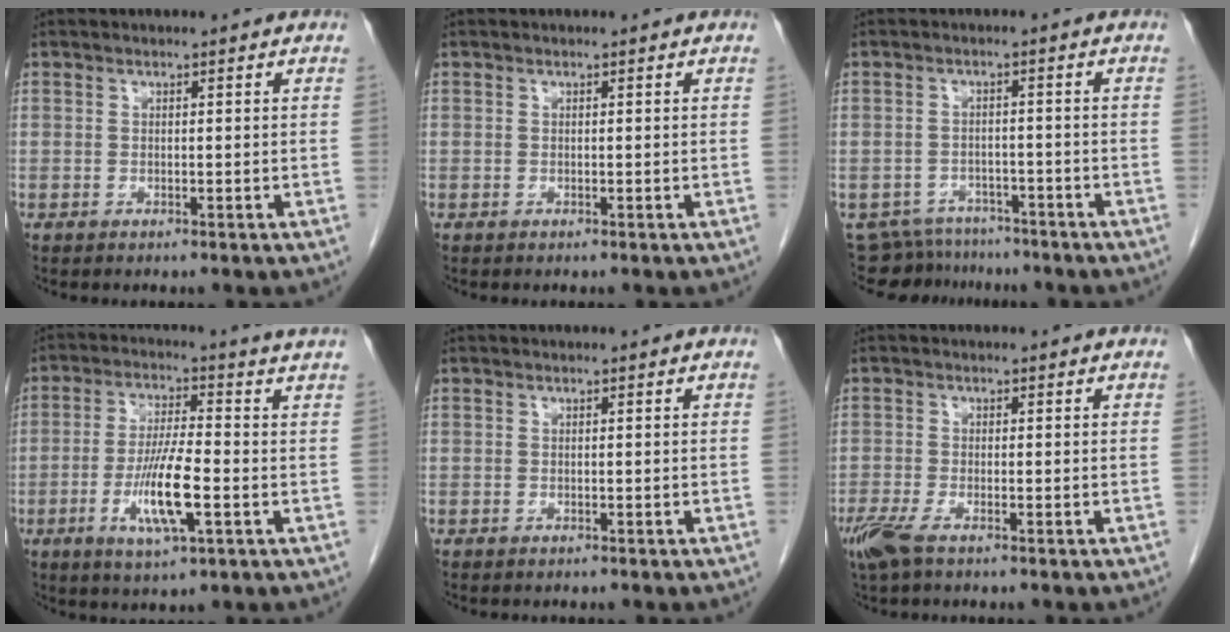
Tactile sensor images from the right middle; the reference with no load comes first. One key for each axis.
{"total": 0.0}
{"total": 7.7, "fx": -7.1, "fy": 3.0, "fz": -0.2, "tx": 0.002, "ty": 0.006, "tz": -0.097}
{"total": 9.0, "fx": -1.6, "fy": -0.3, "fz": 8.9, "tx": -0.172, "ty": -0.007, "tz": -0.027}
{"total": 0.0}
{"total": 3.8, "fx": -2.4, "fy": 0.9, "fz": 2.8, "tx": -0.064, "ty": -0.011, "tz": -0.047}